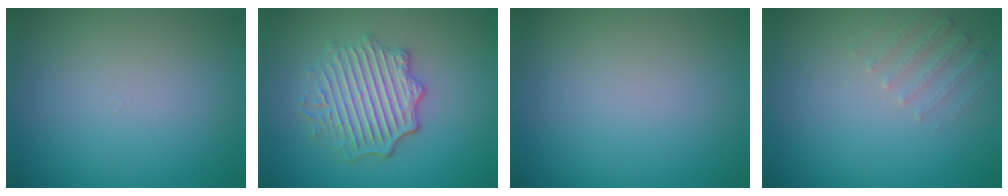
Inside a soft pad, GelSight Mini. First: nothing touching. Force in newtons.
{"total": 4.9, "press": 4.1, "slide": 2.8}
{"total": 0.0}
{"total": 1.6, "press": 1.6, "slide": 0.4}